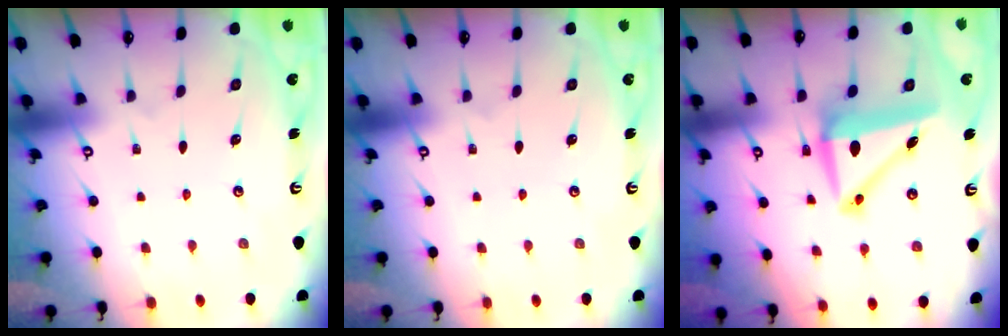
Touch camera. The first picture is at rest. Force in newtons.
{"total": 0.0}
{"total": 8.3, "press": 8.1, "slide": 1.9}